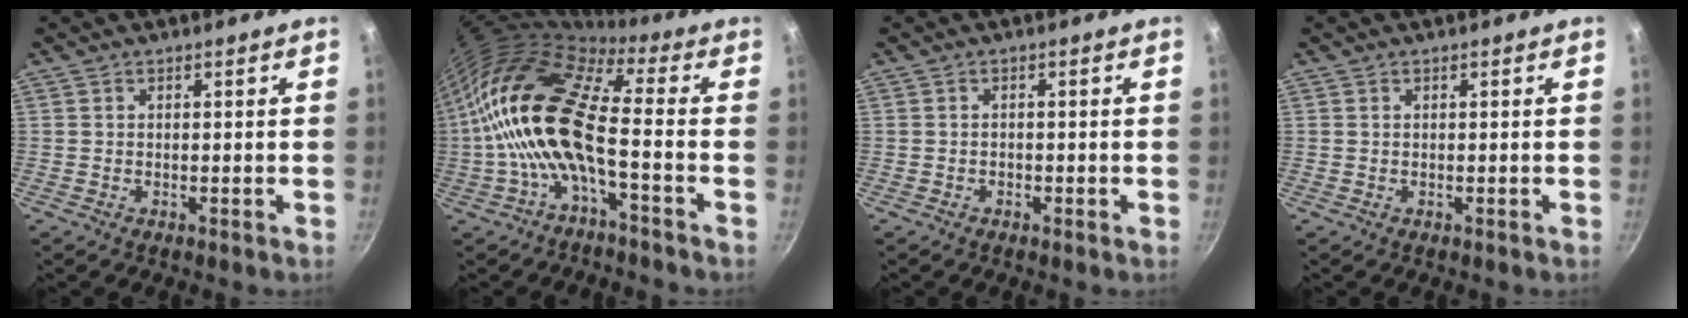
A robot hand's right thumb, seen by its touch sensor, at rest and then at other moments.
{"total": 18.6, "force": [-2.2, 7.3, 17.0], "torque": [-0.331, 0.028, -0.058]}
{"total": 0.6, "force": [-0.4, 0.4, 0.1], "torque": [-0.002, 0.003, -0.008]}
{"total": 0.0}